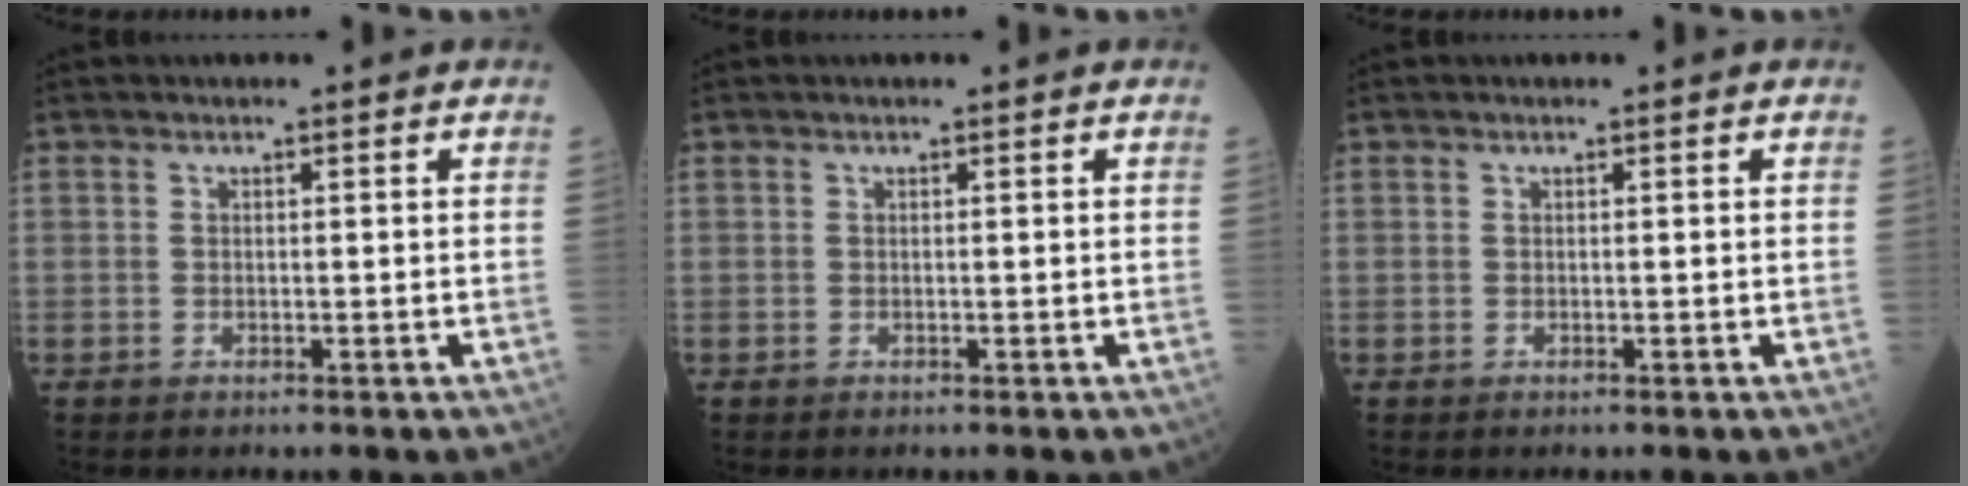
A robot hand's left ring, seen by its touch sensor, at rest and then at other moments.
{"total": 0.0}
{"total": 0.0}